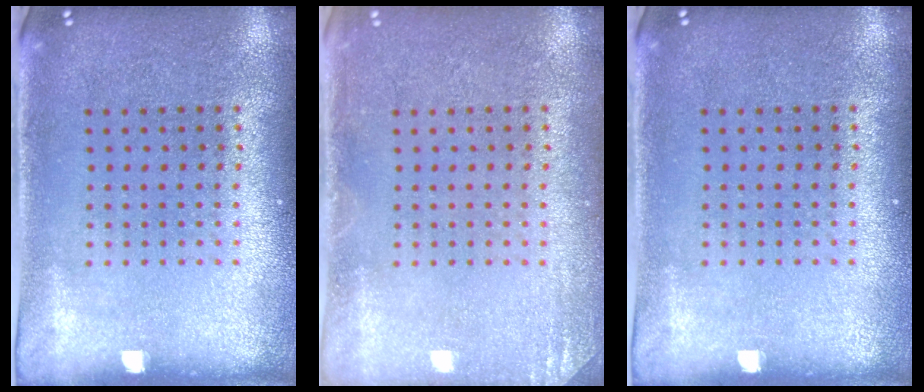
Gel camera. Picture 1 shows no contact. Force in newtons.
{"total": 1.5, "press": 1.4, "slide": 0.2}
{"total": 0.0}